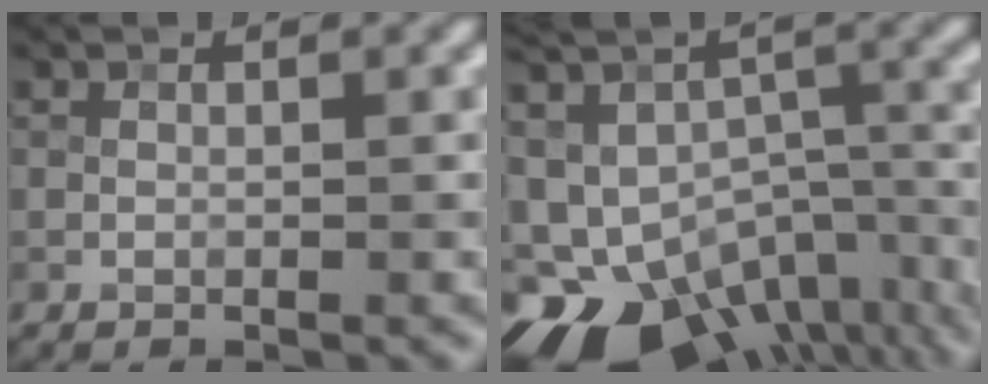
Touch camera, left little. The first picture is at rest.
{"total": 16.4, "force": [-9.5, 10.3, 8.6], "torque": [-0.168, -0.038, -0.105]}